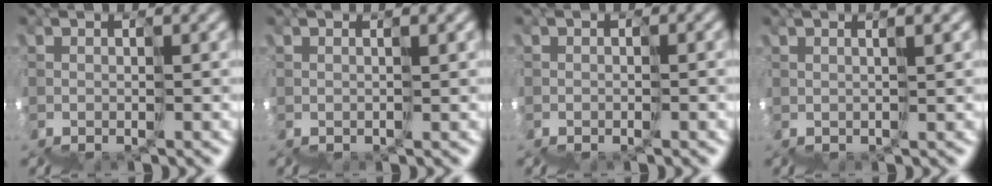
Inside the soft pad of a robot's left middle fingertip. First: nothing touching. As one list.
[{"total": 1.3, "force": [0.7, 0.3, 1.0], "torque": [-0.008, 0.017, 0.010]}, {"total": 1.6, "force": [-0.9, 1.0, 0.9], "torque": [-0.023, -0.008, -0.003]}, {"total": 2.5, "force": [1.5, 0.7, 1.9], "torque": [-0.010, 0.034, 0.021]}]